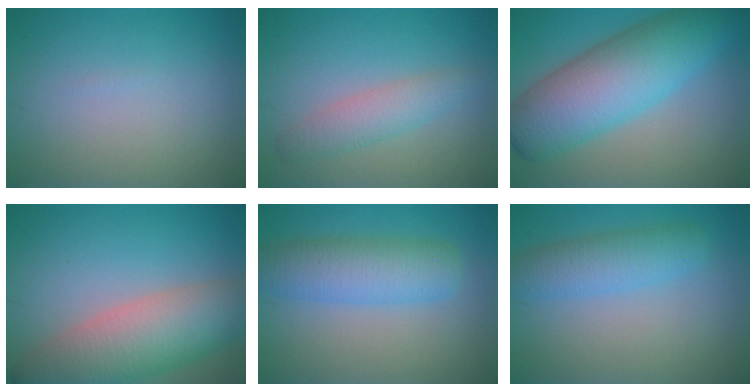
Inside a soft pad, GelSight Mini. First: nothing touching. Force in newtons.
{"total": 2.8, "press": 2.8, "slide": 0.0}
{"total": 10.4, "press": 10.4, "slide": 0.3}
{"total": 8.8, "press": 8.8, "slide": 0.8}
{"total": 5.6, "press": 5.6, "slide": 0.1}
{"total": 3.9, "press": 3.9, "slide": 0.1}